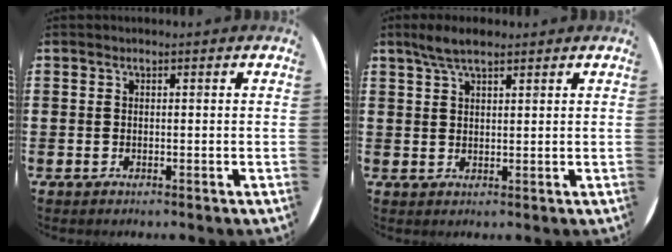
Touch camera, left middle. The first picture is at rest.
{"total": 3.8, "force": [3.0, 1.2, 2.1], "torque": [-0.039, 0.002, 0.053]}